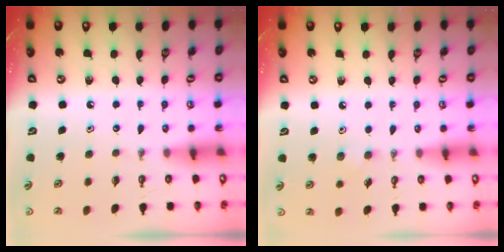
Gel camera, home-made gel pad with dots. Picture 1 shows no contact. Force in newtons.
{"total": 4.6, "press": 4.5, "slide": 0.9}